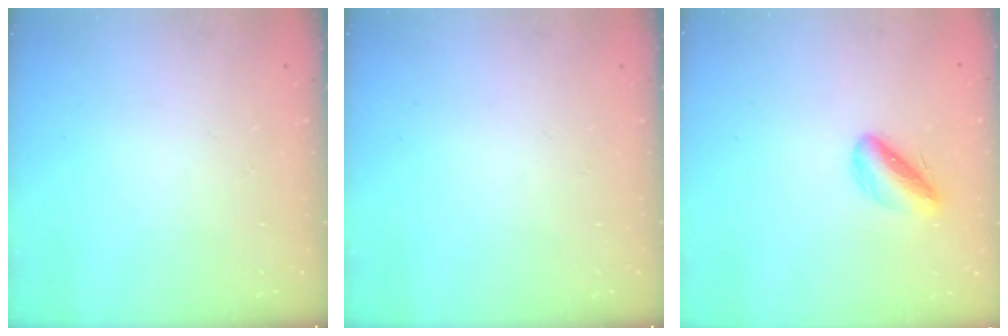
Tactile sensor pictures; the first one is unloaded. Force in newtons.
{"total": 0.0}
{"total": 4.8, "press": 4.6, "slide": 1.5}